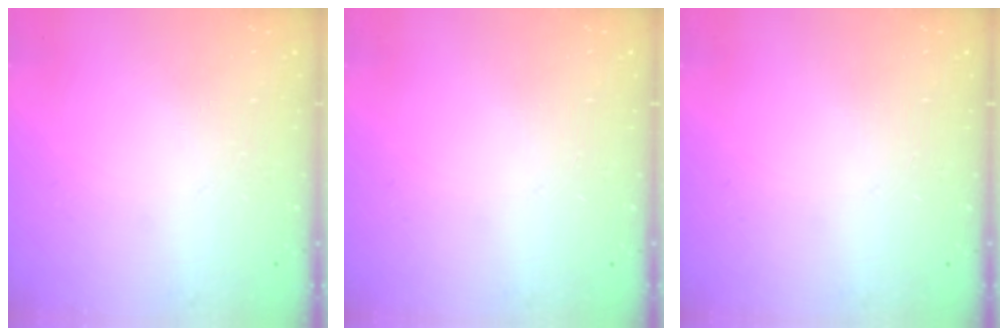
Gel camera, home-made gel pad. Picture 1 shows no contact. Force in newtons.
{"total": 0.0}
{"total": 0.0}